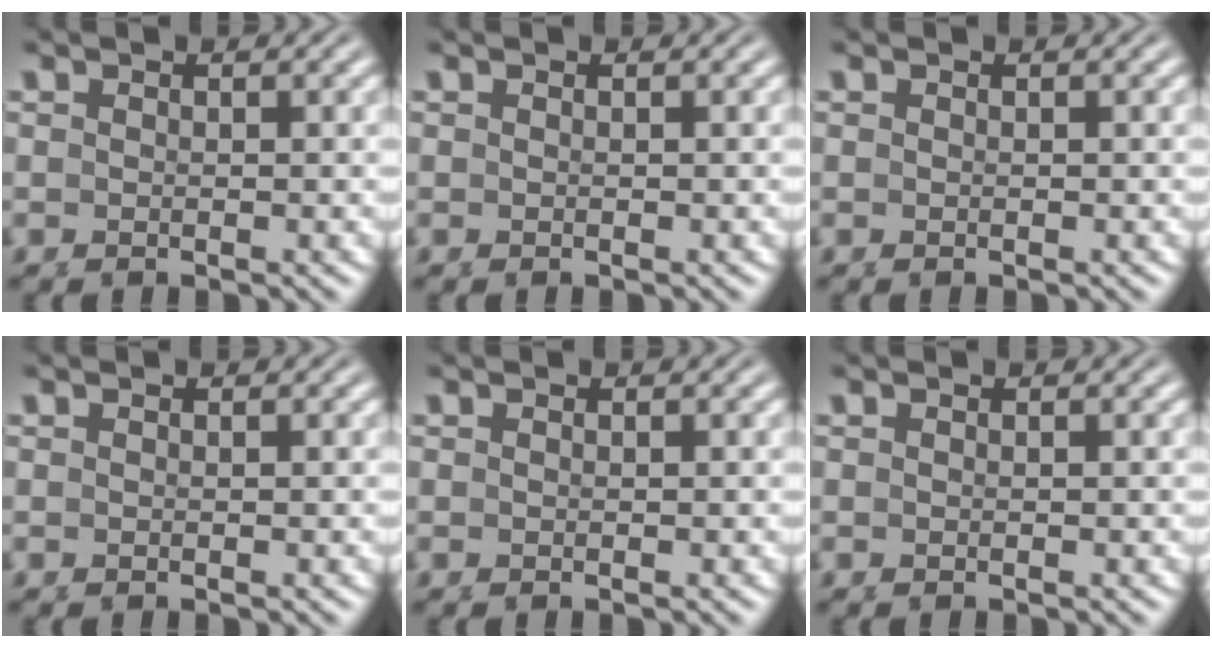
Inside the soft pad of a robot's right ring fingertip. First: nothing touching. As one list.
[{"total": 0.0}, {"total": 0.0}, {"total": 0.0}, {"total": 0.0}, {"total": 0.0}]